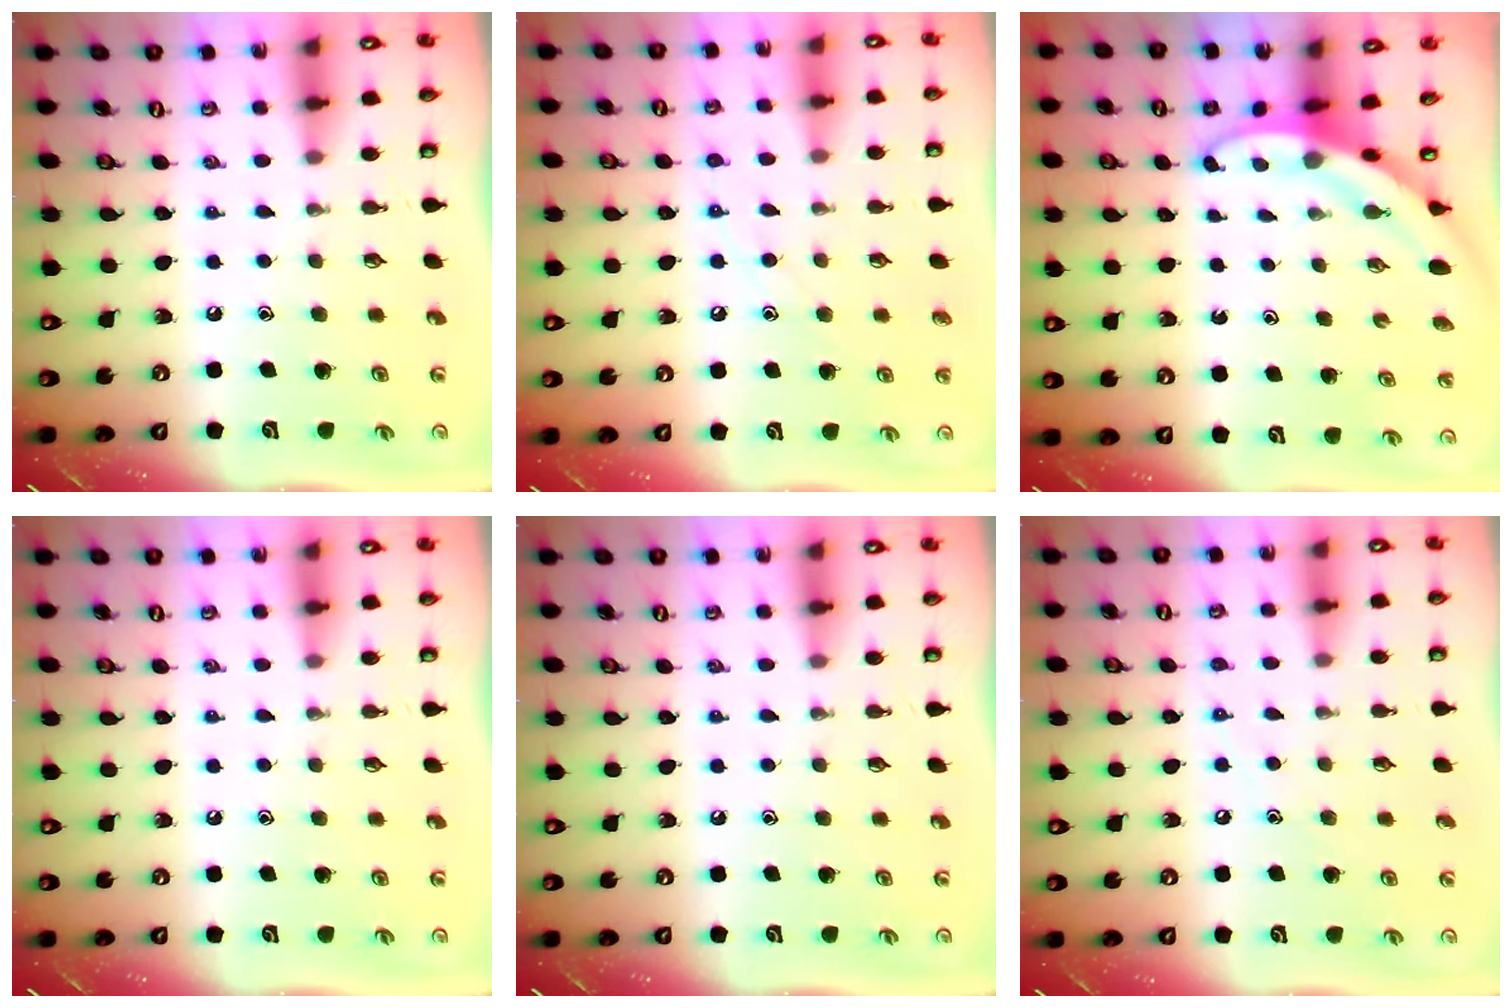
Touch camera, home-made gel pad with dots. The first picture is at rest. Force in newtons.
{"total": 6.9, "press": 6.9, "slide": 0.5}
{"total": 3.6, "press": 3.6, "slide": 0.1}
{"total": 0.0}
{"total": 0.0}
{"total": 4.9, "press": 4.9, "slide": 0.2}